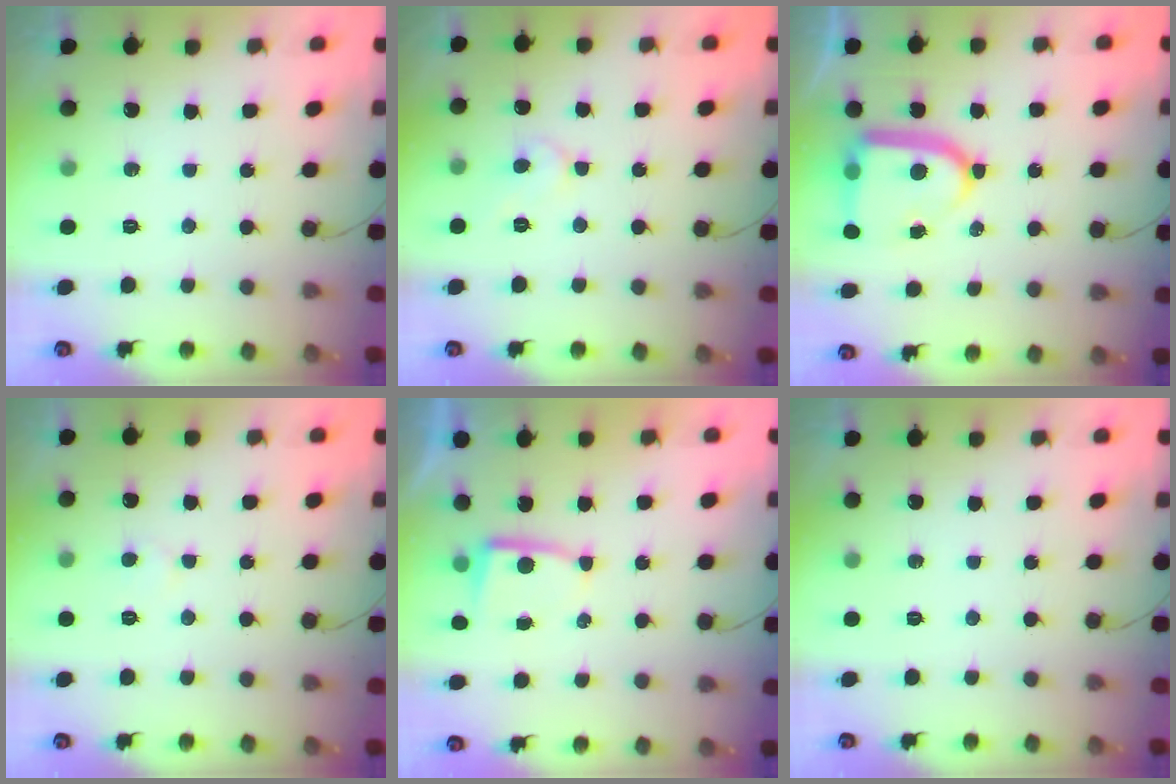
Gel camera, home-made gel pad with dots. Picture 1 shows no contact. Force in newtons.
{"total": 4.7, "press": 4.7, "slide": 0.5}
{"total": 13.8, "press": 13.7, "slide": 1.4}
{"total": 2.4, "press": 2.4, "slide": 0.2}
{"total": 3.0, "press": 3.0, "slide": 0.4}
{"total": 0.0}